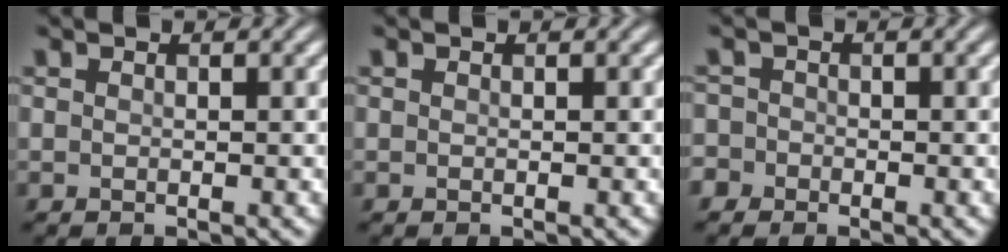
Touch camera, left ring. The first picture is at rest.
{"total": 0.0}
{"total": 1.7, "force": [-1.0, 1.4, 0.2], "torque": [0.007, 0.008, -0.024]}